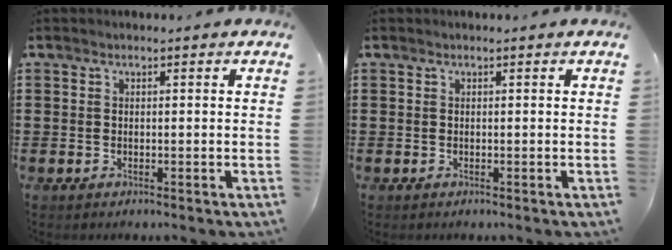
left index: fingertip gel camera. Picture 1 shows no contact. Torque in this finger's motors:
{"motor_torque": [0.00, 0.00, 0.00, 0.00]}